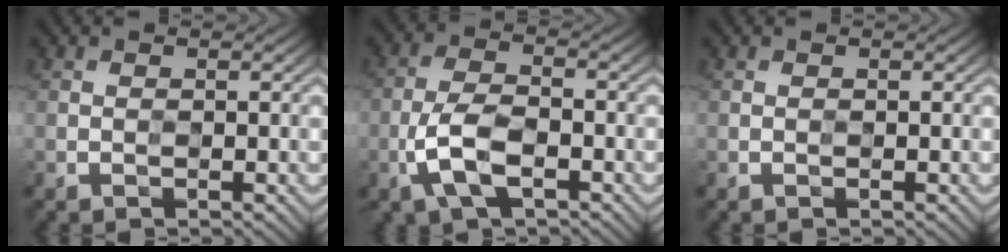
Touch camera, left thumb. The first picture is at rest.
{"total": 7.1, "force": [-2.9, 3.3, 5.6], "torque": [-0.123, 0.001, -0.065]}
{"total": 0.0}